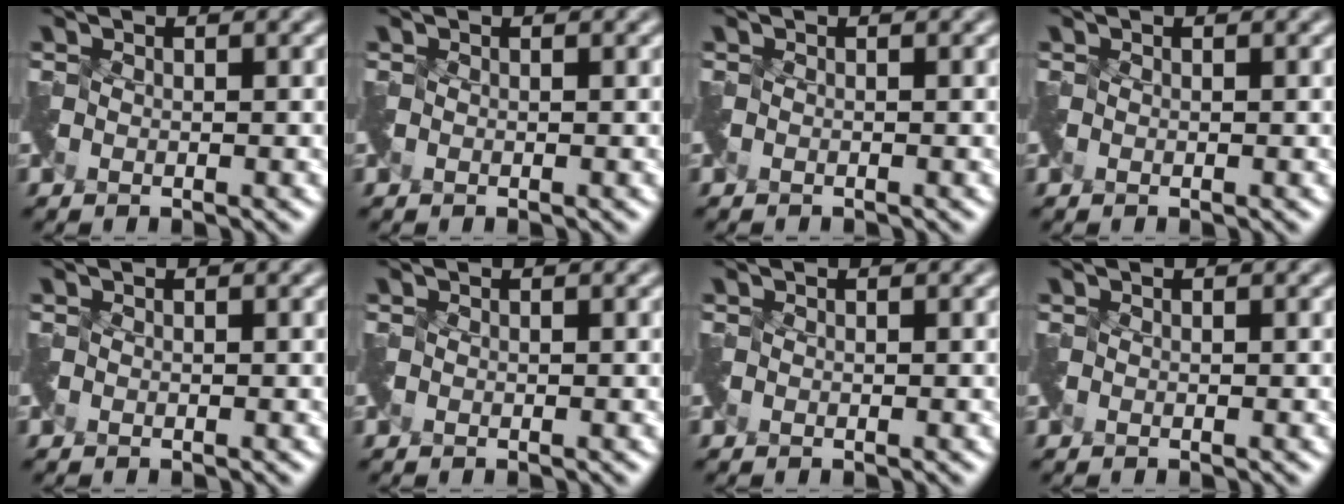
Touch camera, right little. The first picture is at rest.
{"total": 0.0}
{"total": 0.6, "force": [-0.6, 0.0, 0.0], "torque": [0.002, -0.004, -0.012]}
{"total": 0.0}
{"total": 0.0}
{"total": 0.0}
{"total": 0.0}
{"total": 0.0}